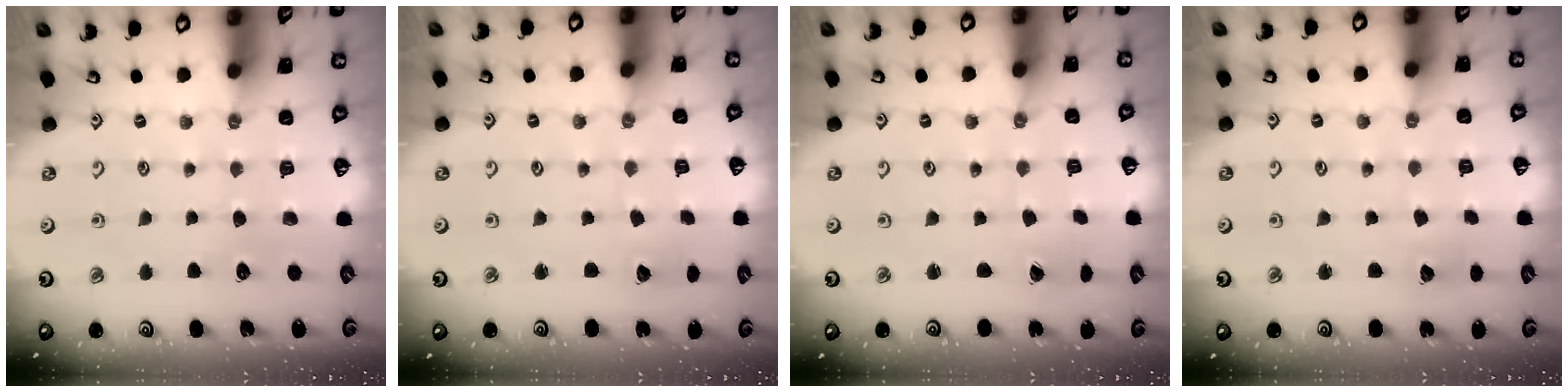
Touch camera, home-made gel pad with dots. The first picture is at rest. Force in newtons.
{"total": 2.6, "press": 2.6, "slide": 0.3}
{"total": 0.0}
{"total": 2.1, "press": 2.1, "slide": 0.2}